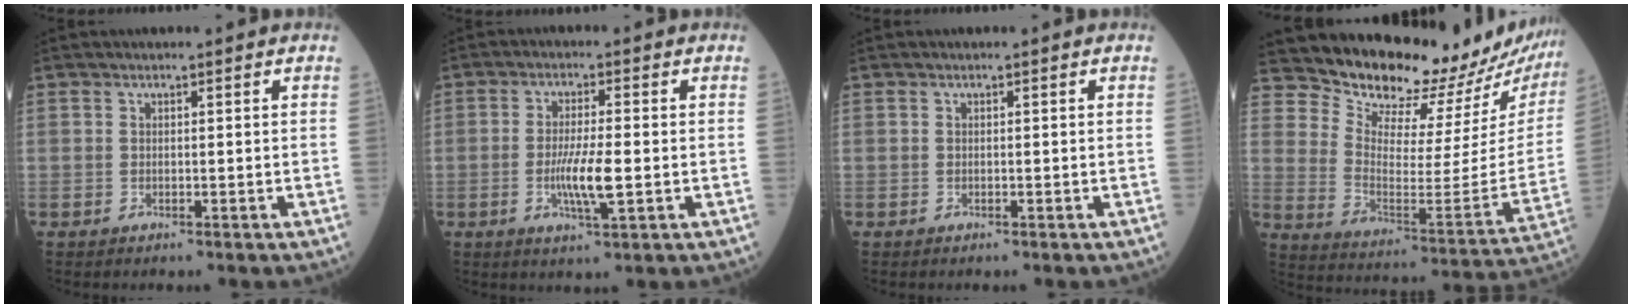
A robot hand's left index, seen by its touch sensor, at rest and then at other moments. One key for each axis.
{"total": 5.9, "fx": -1.2, "fy": 0.6, "fz": 5.8, "tx": -0.115, "ty": -0.011, "tz": -0.021}
{"total": 0.0}
{"total": 21.5, "fx": 20.8, "fy": 3.7, "fz": 4.2, "tx": -0.073, "ty": -0.113, "tz": 0.274}